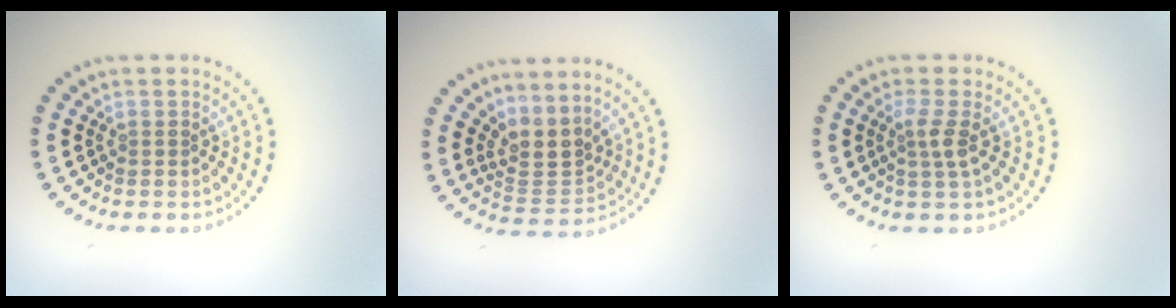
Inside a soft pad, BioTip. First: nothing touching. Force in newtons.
{"total": 3.0, "press": 2.1, "slide": 2.1}
{"total": 1.8, "press": 1.3, "slide": 1.3}